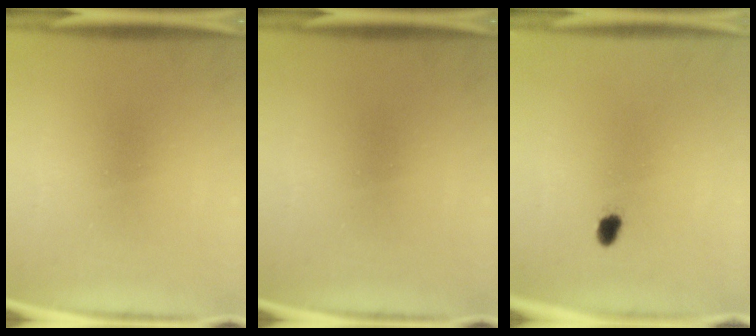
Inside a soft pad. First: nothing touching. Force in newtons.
{"total": 0.0}
{"total": 1.8}